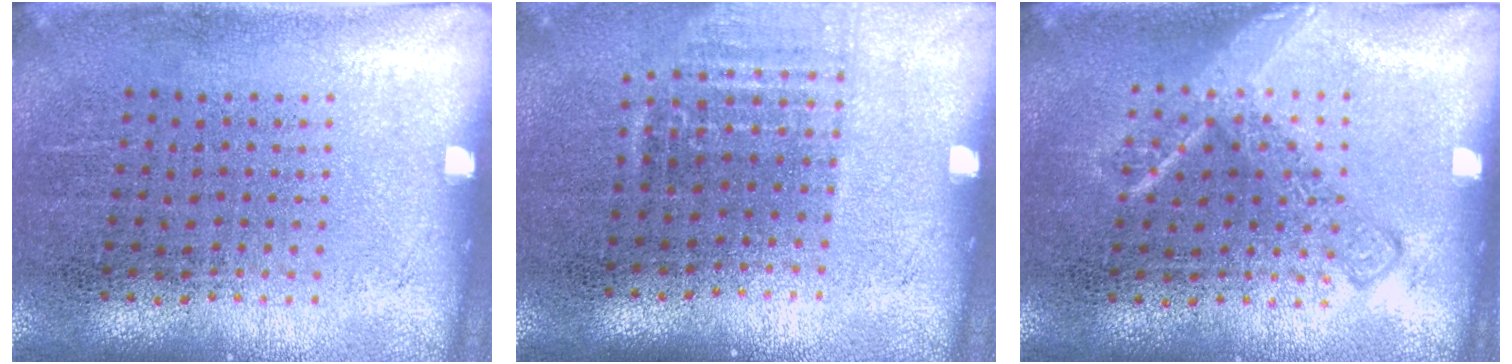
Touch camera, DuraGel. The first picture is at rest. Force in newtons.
{"total": 1.0, "press": 0.9, "slide": 0.4}
{"total": 1.7, "press": 1.7, "slide": 0.3}